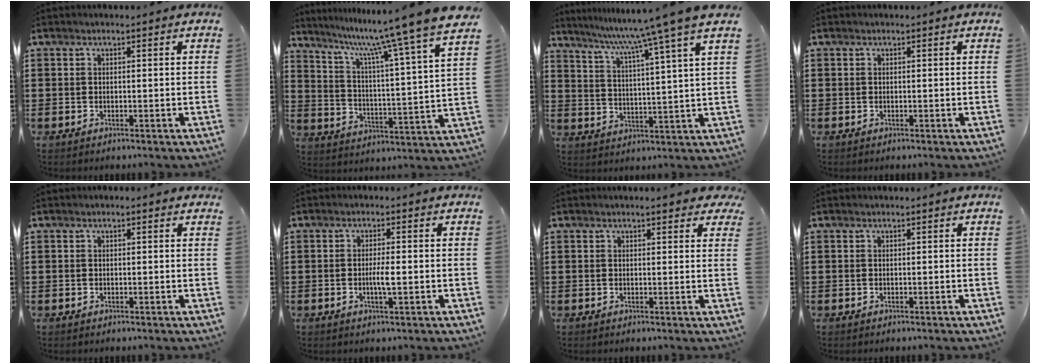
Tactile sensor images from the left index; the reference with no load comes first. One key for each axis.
{"total": 10.6, "fx": 9.1, "fy": -1.8, "fz": 5.0, "tx": -0.117, "ty": -0.077, "tz": 0.138}
{"total": 8.8, "fx": 7.1, "fy": -2.1, "fz": 4.7, "tx": -0.111, "ty": -0.049, "tz": 0.108}
{"total": 0.0}
{"total": 0.7, "fx": 0.0, "fy": 0.7, "fz": 0.1, "tx": -0.005, "ty": 0.006, "tz": -0.001}
{"total": 2.9, "fx": -0.5, "fy": 0.4, "fz": 2.8, "tx": -0.051, "ty": -0.001, "tz": -0.010}
{"total": 1.9, "fx": 1.5, "fy": 0.4, "fz": 1.1, "tx": -0.018, "ty": 0.002, "tz": 0.025}
{"total": 0.0}